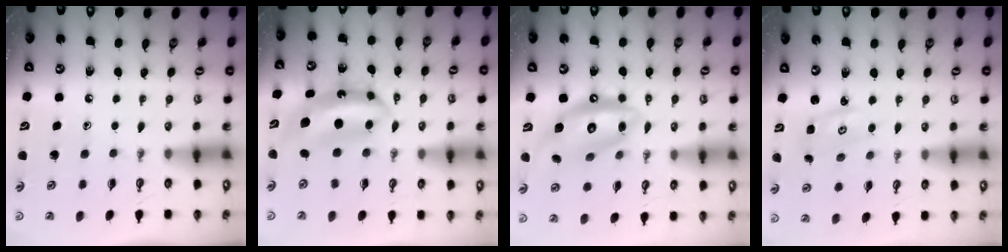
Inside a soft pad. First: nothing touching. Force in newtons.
{"total": 7.6, "press": 7.5, "slide": 0.7}
{"total": 13.6, "press": 13.6, "slide": 1.2}
{"total": 2.3, "press": 2.3, "slide": 0.3}